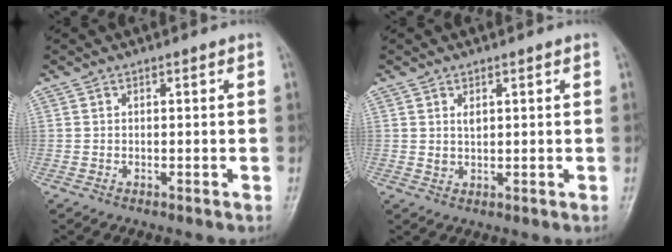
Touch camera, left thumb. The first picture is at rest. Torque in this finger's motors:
{"motor_torque": [0.24, -0.24, 0.21, -0.01, 0.00]}